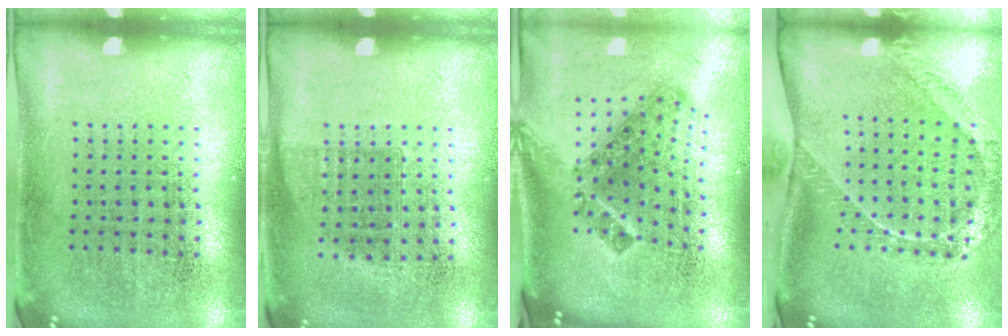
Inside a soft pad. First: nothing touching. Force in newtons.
{"total": 0.7, "press": 0.6, "slide": 0.4}
{"total": 1.7, "press": 1.3, "slide": 1.2}
{"total": 1.8, "press": 1.5, "slide": 1.1}